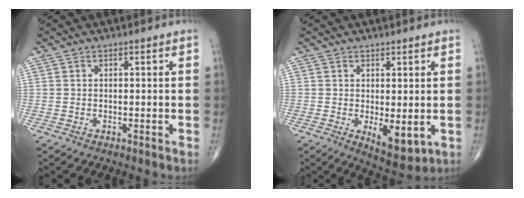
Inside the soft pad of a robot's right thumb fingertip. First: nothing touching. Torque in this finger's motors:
{"motor_torque": [0.33, 0.94, -0.04, -0.10, 0.21]}